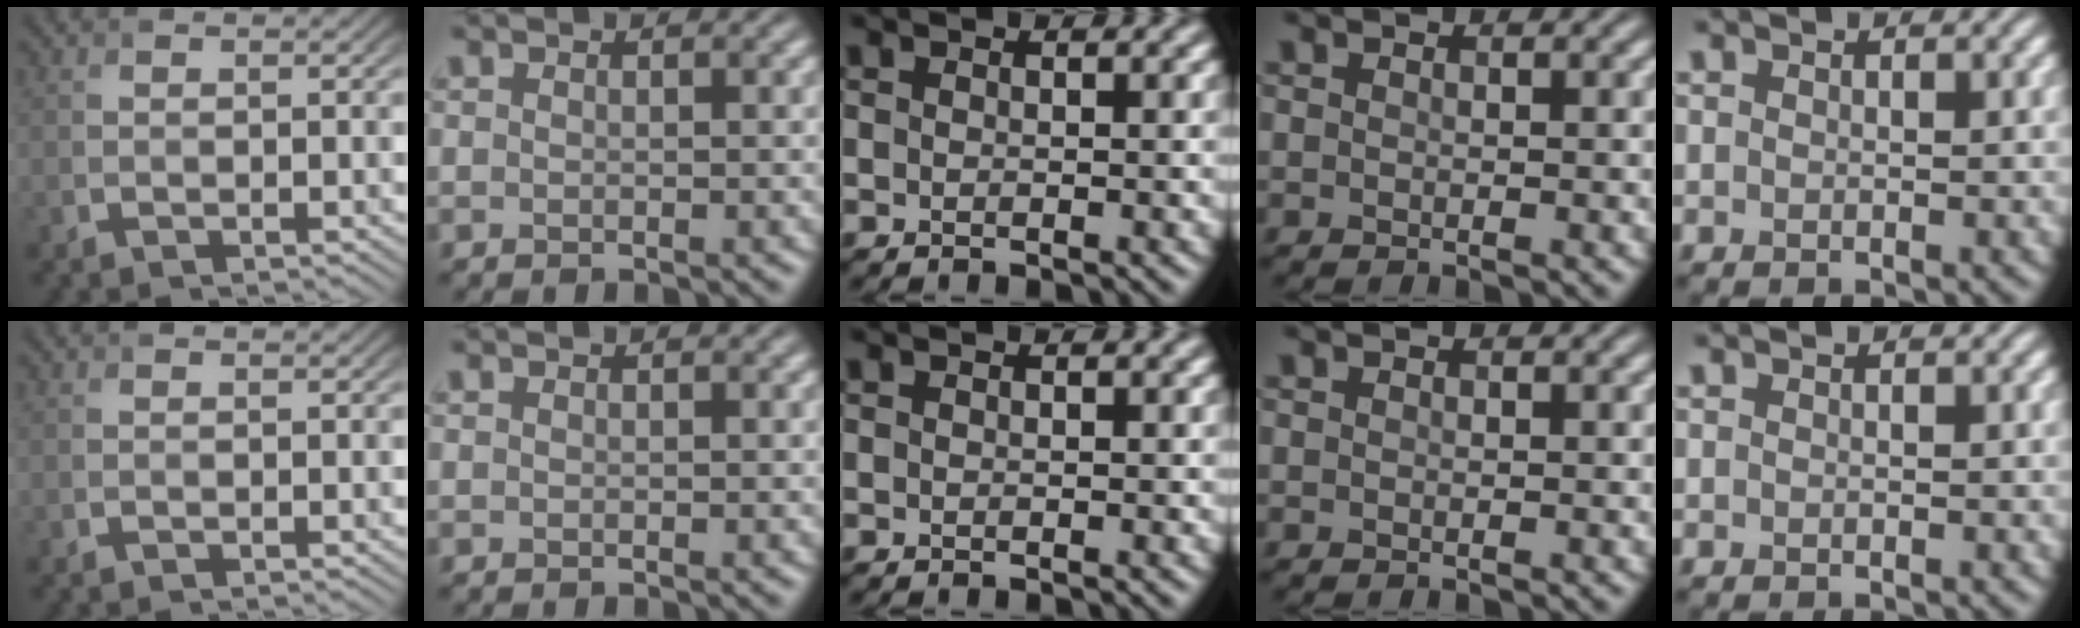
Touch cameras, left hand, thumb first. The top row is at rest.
{}